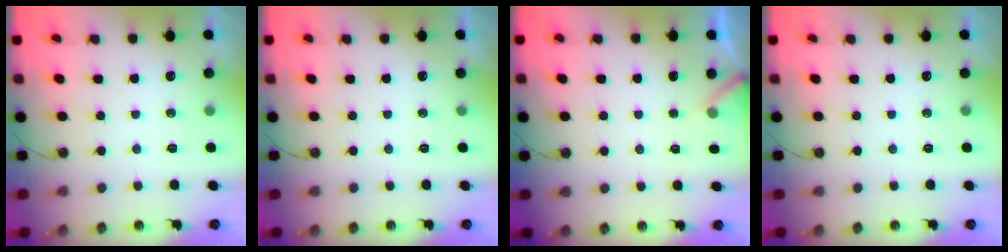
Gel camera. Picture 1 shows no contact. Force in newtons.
{"total": 0.0}
{"total": 4.0, "press": 4.0, "slide": 0.3}
{"total": 0.0}